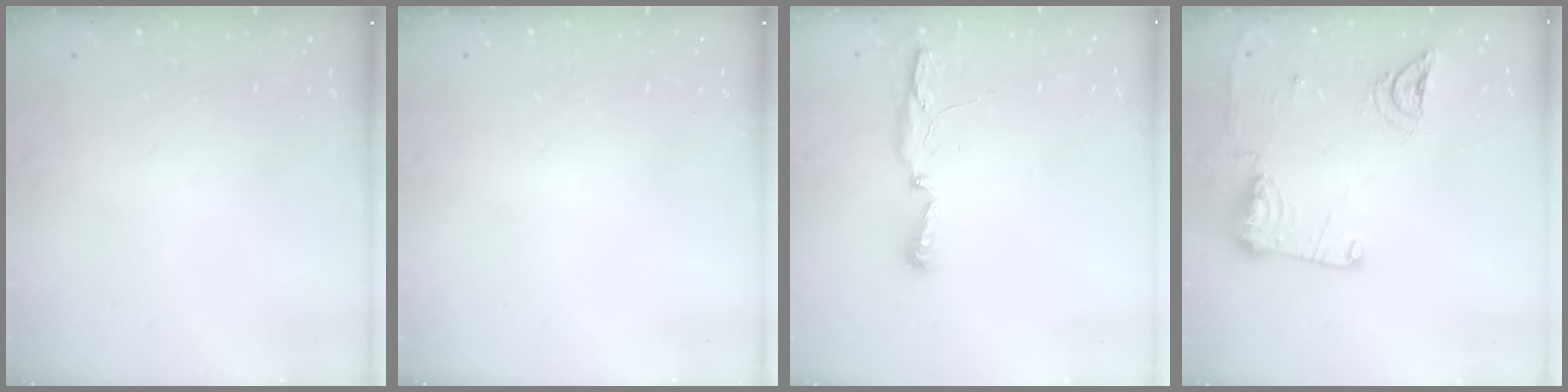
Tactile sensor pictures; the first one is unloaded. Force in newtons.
{"total": 0.0}
{"total": 5.0, "press": 4.9, "slide": 0.9}
{"total": 13.5, "press": 13.4, "slide": 1.7}